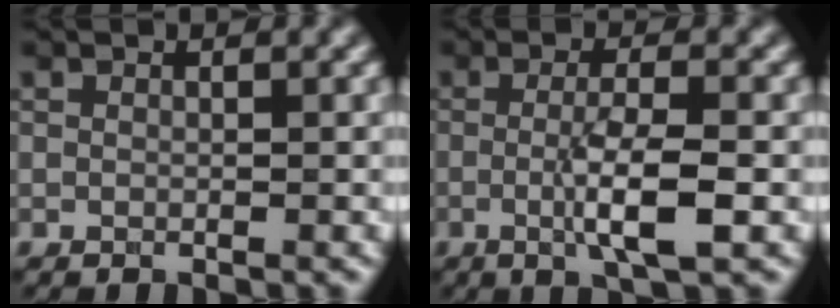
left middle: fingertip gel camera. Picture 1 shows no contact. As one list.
[{"total": 4.5, "force": [-0.8, 0.8, 4.4], "torque": [-0.077, -0.001, -0.017]}]